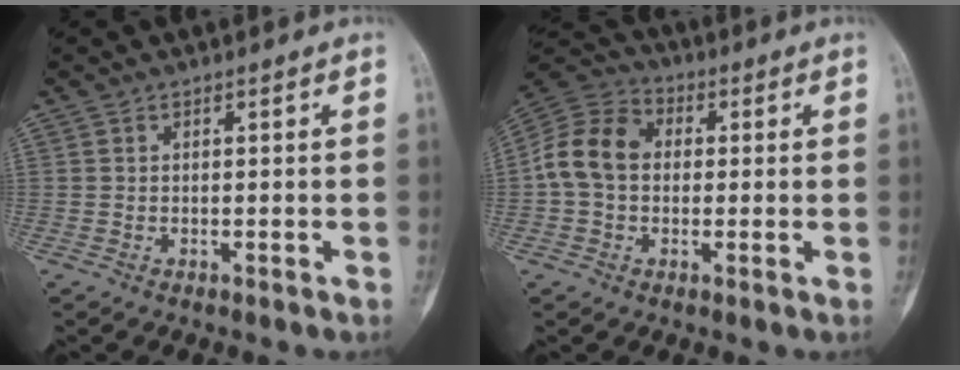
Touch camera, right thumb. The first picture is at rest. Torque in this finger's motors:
{"motor_torque": [0.11, 0.12, 0.04, 0.00, 0.04]}